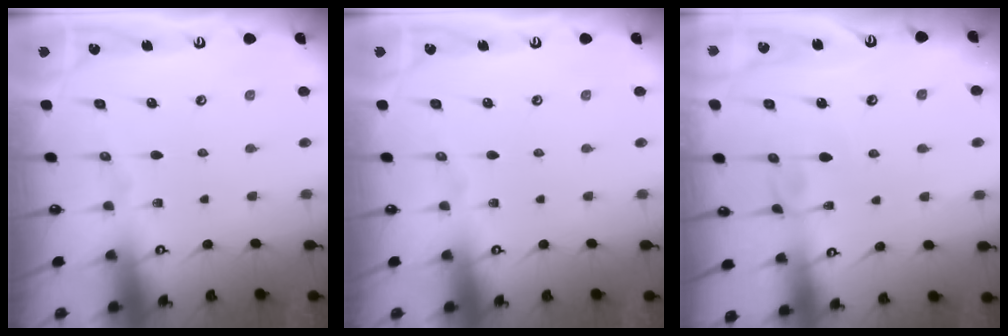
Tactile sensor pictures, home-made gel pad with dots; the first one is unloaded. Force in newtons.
{"total": 0.0}
{"total": 3.6, "press": 3.6, "slide": 0.1}